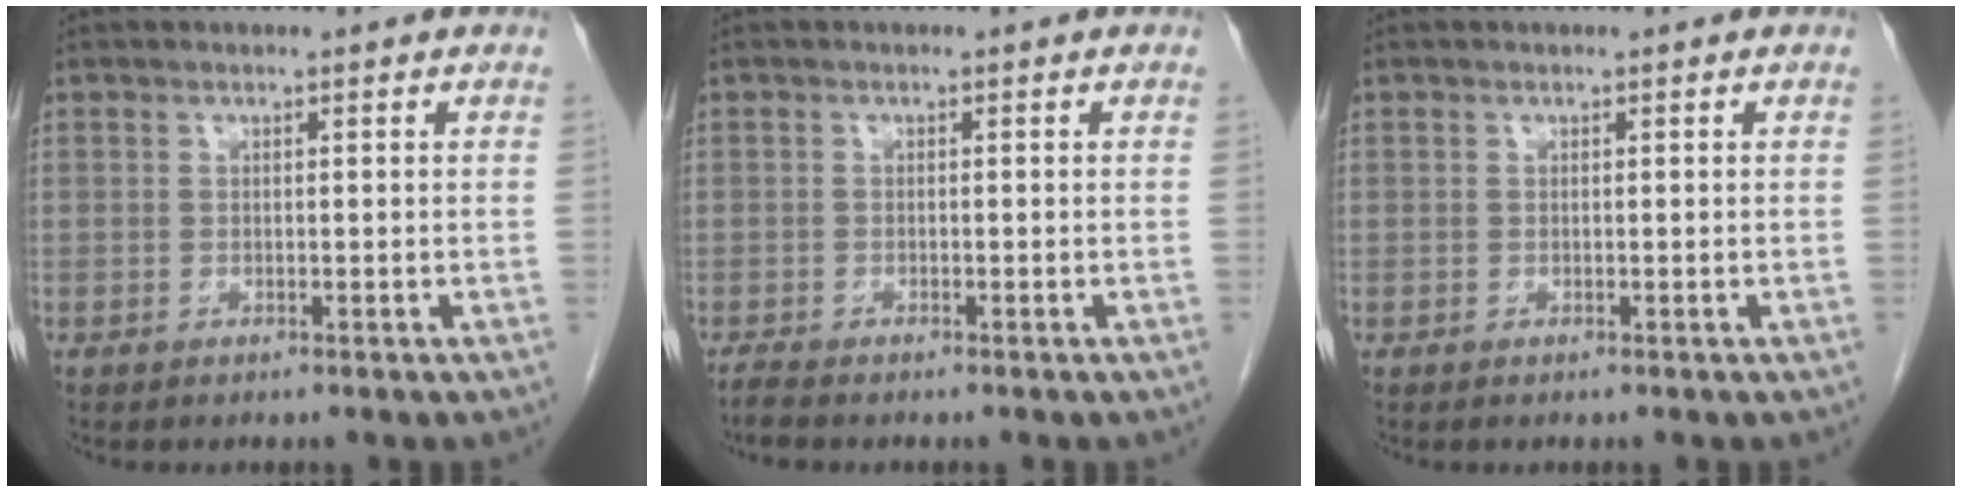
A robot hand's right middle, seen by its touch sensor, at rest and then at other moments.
{"total": 1.2, "force": [-1.1, -0.1, 0.4], "torque": [-0.018, -0.006, -0.025]}
{"total": 0.0}